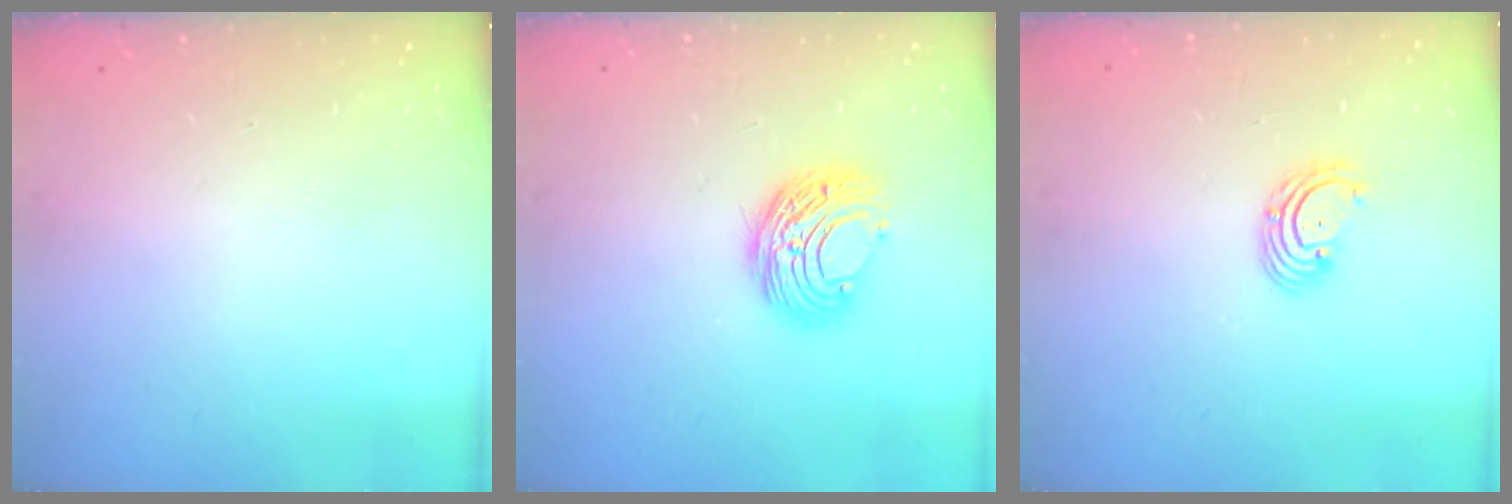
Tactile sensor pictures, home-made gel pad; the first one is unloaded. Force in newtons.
{"total": 9.0, "press": 9.0, "slide": 0.2}
{"total": 2.7, "press": 2.7, "slide": 0.3}